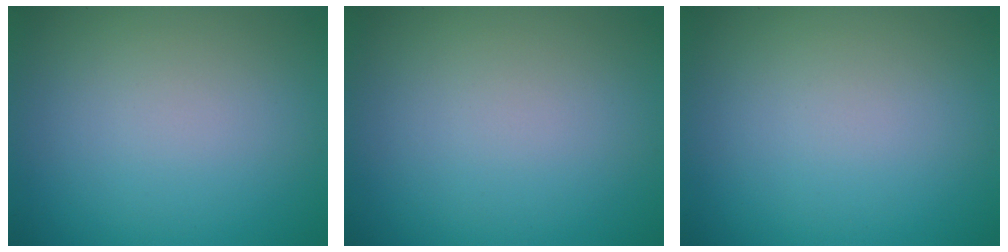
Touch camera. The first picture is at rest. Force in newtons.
{"total": 0.0}
{"total": 0.0}